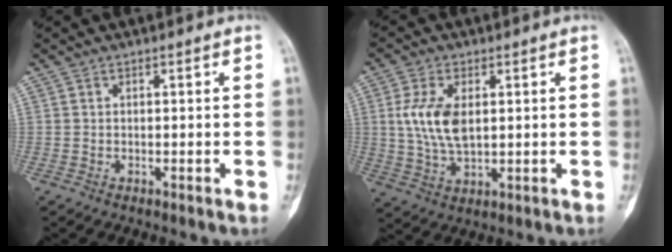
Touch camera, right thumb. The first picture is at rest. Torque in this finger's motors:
{"motor_torque": [0.44, 0.24, 0.38, -0.34, 0.08]}